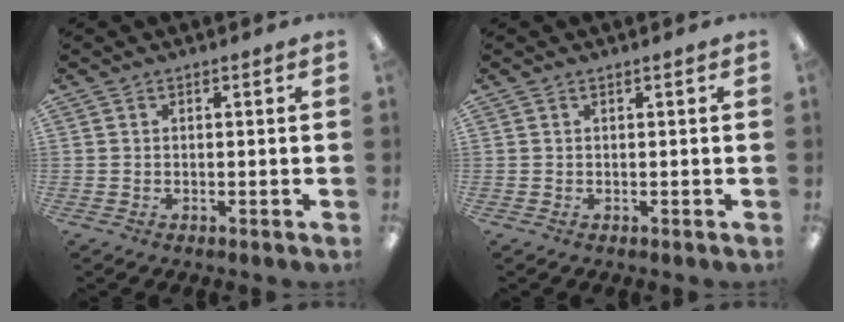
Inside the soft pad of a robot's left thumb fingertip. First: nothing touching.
{"total": 0.0}